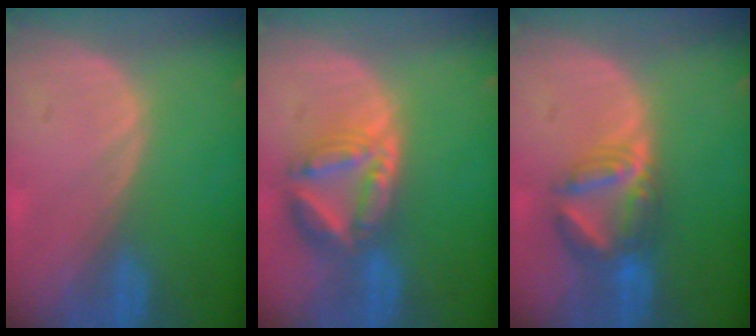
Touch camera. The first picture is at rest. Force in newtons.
{"total": 8.1, "press": 7.0, "slide": 4.0}
{"total": 6.4, "press": 6.3, "slide": 0.9}